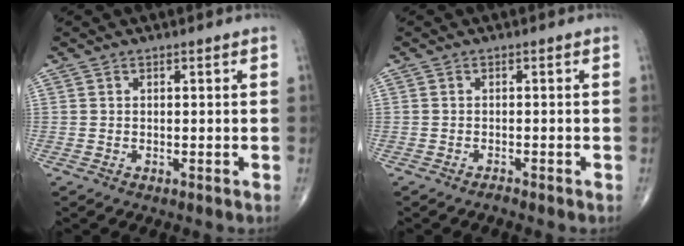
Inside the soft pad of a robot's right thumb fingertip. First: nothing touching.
{"total": 0.8, "force": [-0.8, 0.0, 0.2], "torque": [-0.008, 0.004, -0.014]}